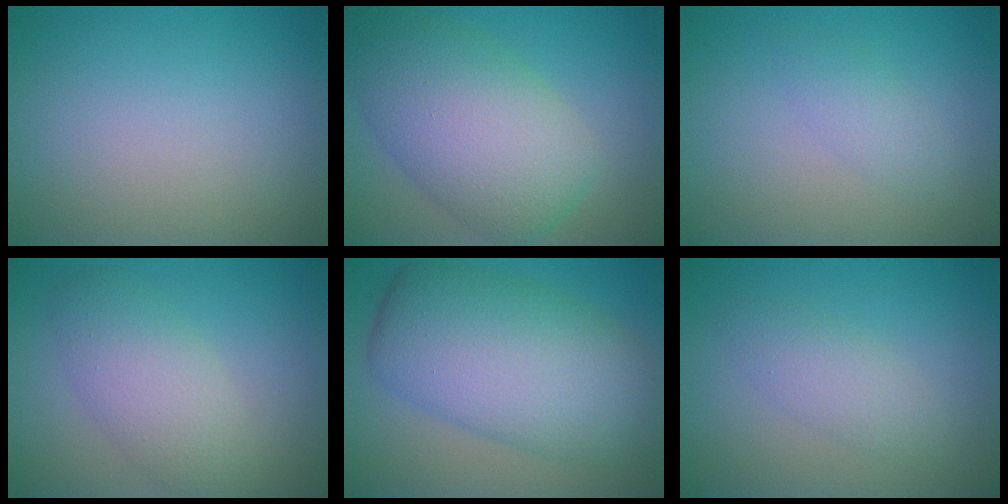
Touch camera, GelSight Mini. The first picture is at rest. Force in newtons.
{"total": 9.5, "press": 9.5, "slide": 0.4}
{"total": 1.6, "press": 1.6, "slide": 0.0}
{"total": 4.6, "press": 4.6, "slide": 0.3}
{"total": 10.8, "press": 10.7, "slide": 0.3}
{"total": 2.3, "press": 2.3, "slide": 0.1}